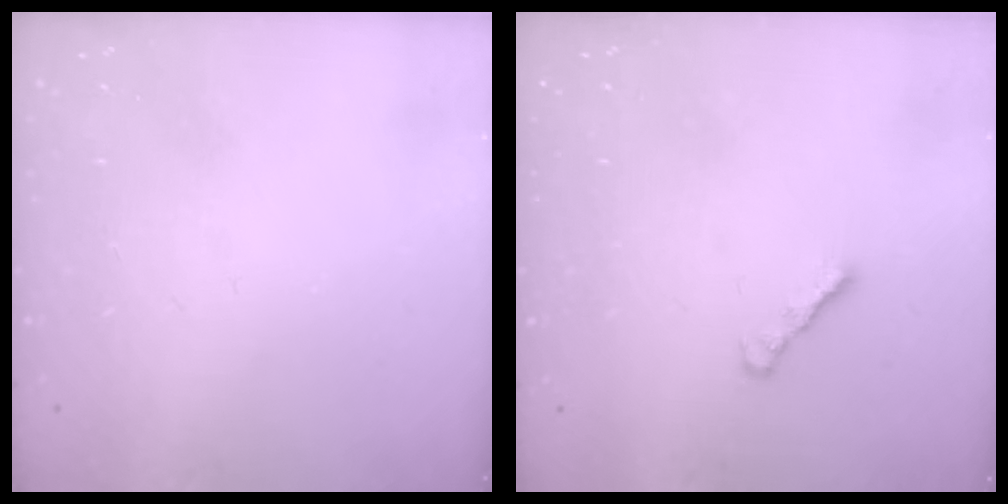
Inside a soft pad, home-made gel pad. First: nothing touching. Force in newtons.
{"total": 2.5, "press": 2.4, "slide": 0.6}